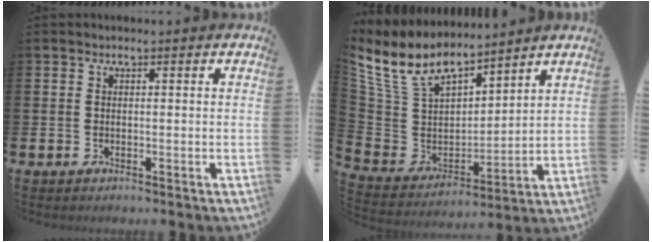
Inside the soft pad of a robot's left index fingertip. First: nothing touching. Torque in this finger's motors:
{"motor_torque": [0.40, -0.54, -0.02, -0.01]}